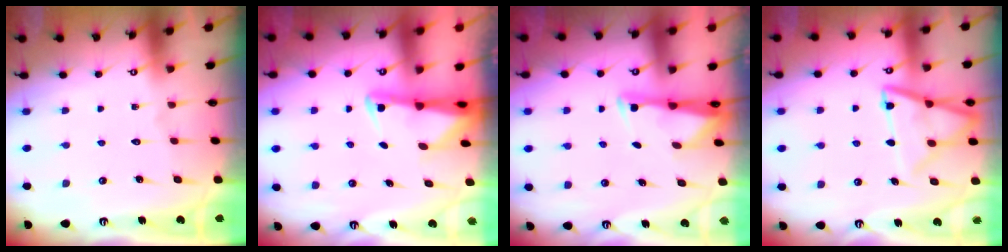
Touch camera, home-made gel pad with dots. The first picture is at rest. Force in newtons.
{"total": 2.2, "press": 2.1, "slide": 0.5}
{"total": 2.7, "press": 2.7, "slide": 0.4}
{"total": 12.4, "press": 12.4, "slide": 1.2}